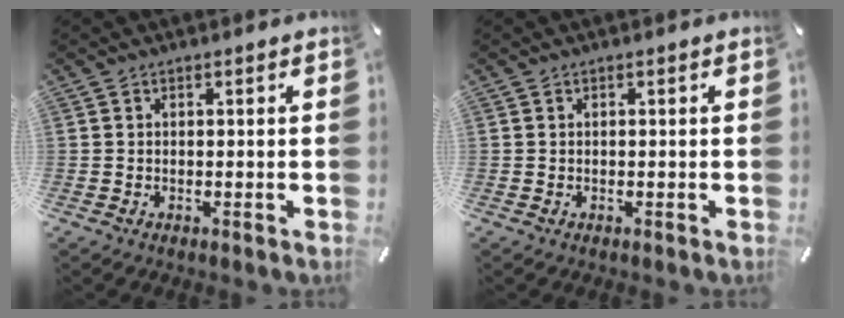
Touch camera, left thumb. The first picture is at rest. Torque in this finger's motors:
{"motor_torque": [-0.09, -0.02, -0.04, 0.08, 0.00]}